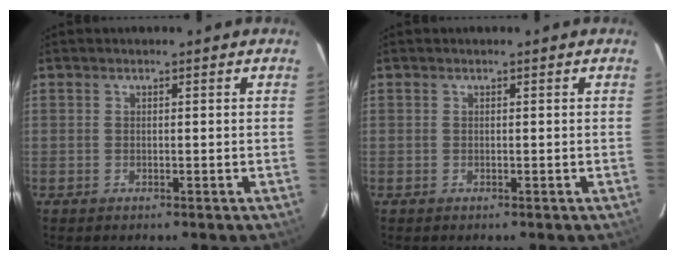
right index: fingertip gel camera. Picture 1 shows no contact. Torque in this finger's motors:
{"motor_torque": [0.00, 0.00, 0.00, 0.01]}